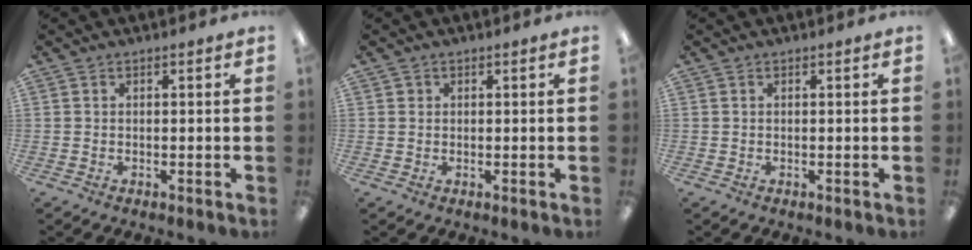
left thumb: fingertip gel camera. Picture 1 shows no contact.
{"total": 0.9, "force": [0.4, 0.8, -0.1], "torque": [0.001, 0.003, 0.006]}
{"total": 0.0}